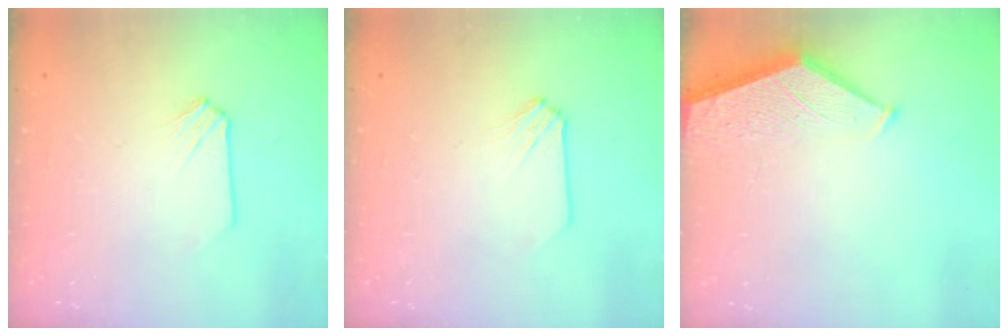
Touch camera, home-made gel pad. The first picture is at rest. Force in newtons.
{"total": 0.0}
{"total": 2.1, "press": 2.1, "slide": 0.2}